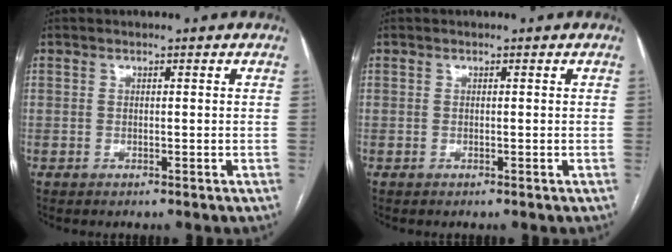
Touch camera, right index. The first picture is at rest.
{"total": 0.0}